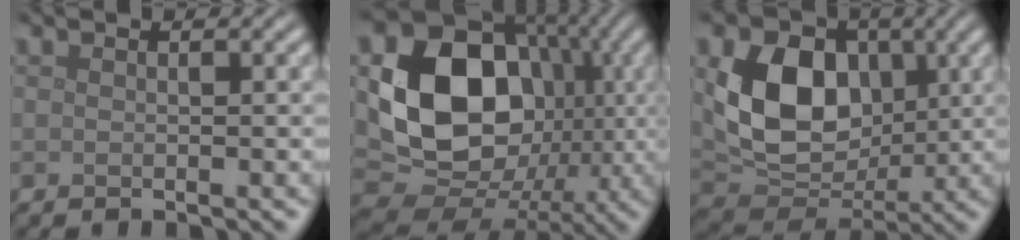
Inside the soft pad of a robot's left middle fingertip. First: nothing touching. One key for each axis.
{"total": 14.7, "fx": 0.4, "fy": 11.7, "fz": 8.9, "tx": -0.142, "ty": -0.013, "tz": 0.004}
{"total": 9.7, "fx": 1.4, "fy": 7.1, "fz": 6.4, "tx": -0.126, "ty": -0.009, "tz": 0.030}